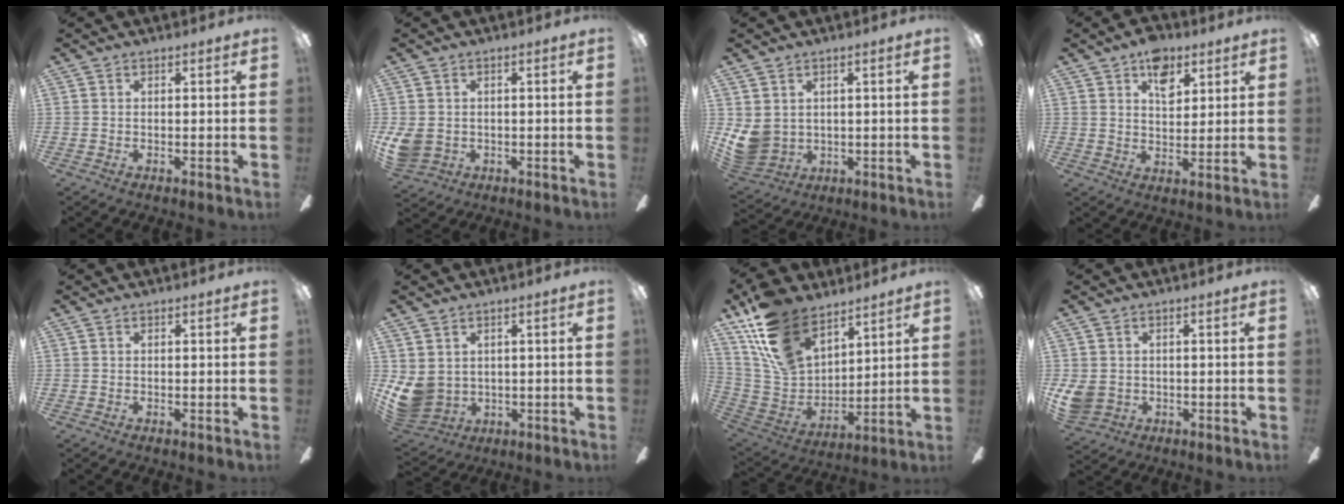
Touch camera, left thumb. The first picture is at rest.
{"total": 5.8, "force": [0.2, 5.0, 2.9], "torque": [-0.080, 0.005, 0.006]}
{"total": 6.4, "force": [2.0, 5.6, 2.6], "torque": [-0.078, -0.014, 0.038]}
{"total": 8.6, "force": [5.0, 5.2, 4.7], "torque": [-0.056, -0.013, 0.087]}
{"total": 0.0}
{"total": 6.8, "force": [1.6, 6.0, 2.8], "torque": [-0.088, -0.016, 0.031]}
{"total": 18.5, "force": [12.5, 10.3, 9.0], "torque": [-0.207, -0.063, 0.238]}
{"total": 5.2, "force": [0.3, 4.7, 2.2], "torque": [-0.064, 0.004, 0.009]}